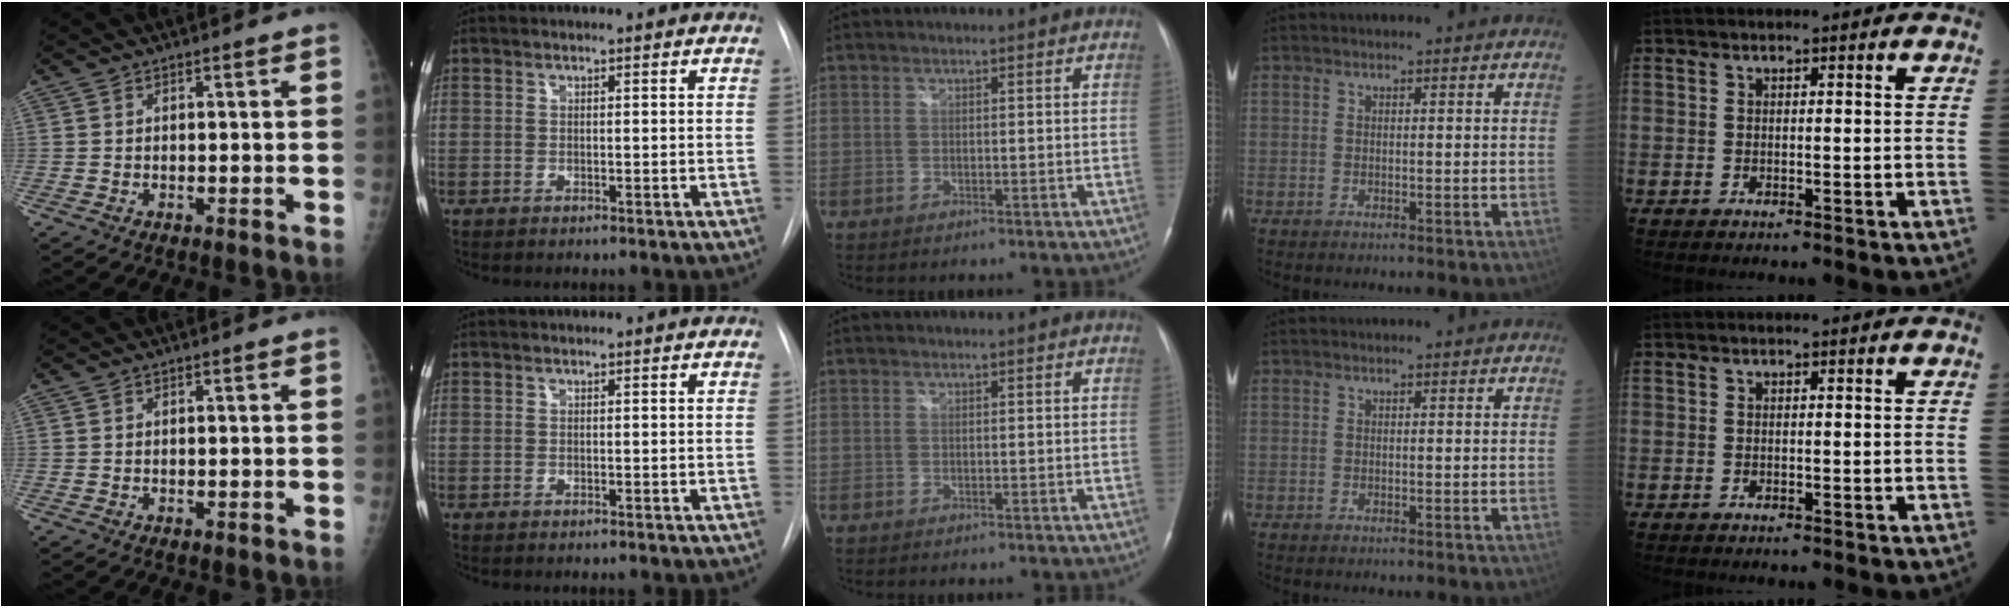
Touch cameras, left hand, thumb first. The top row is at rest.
{}